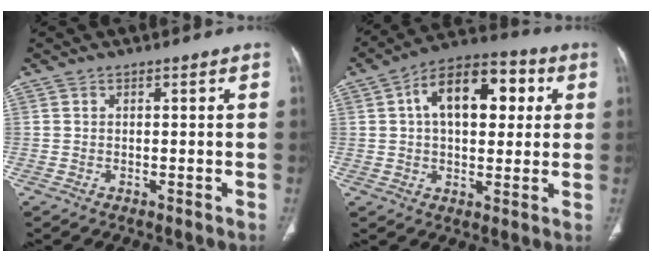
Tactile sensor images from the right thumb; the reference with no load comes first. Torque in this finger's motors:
{"motor_torque": [0.98, 4.03, 0.83, -0.62, 0.18]}